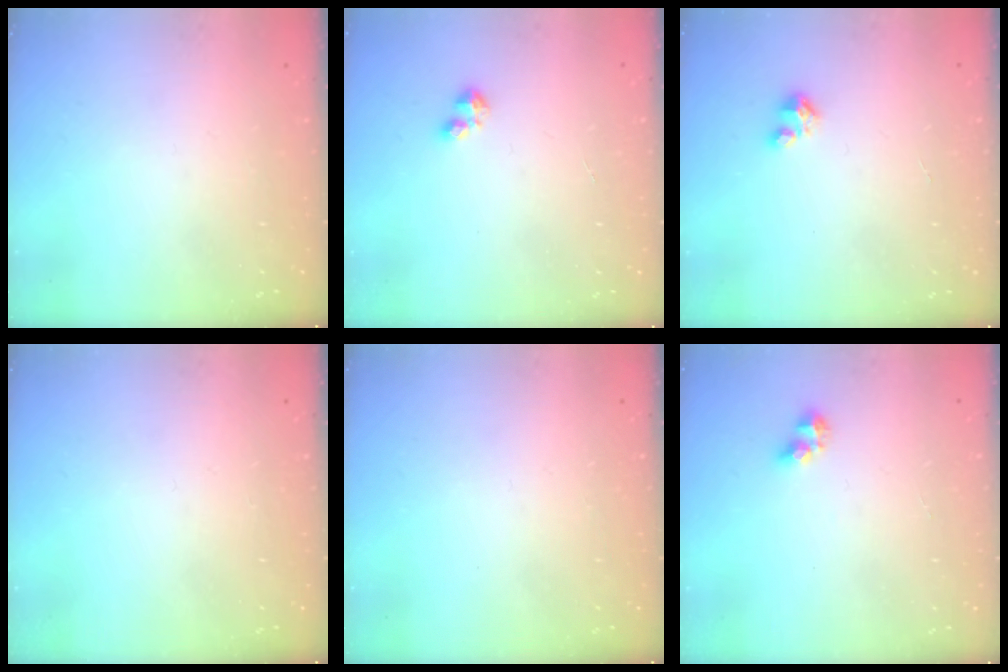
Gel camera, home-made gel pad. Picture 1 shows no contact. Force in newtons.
{"total": 1.9, "press": 1.9, "slide": 0.4}
{"total": 1.6, "press": 1.6, "slide": 0.1}
{"total": 0.0}
{"total": 0.0}
{"total": 4.9, "press": 4.9, "slide": 0.5}